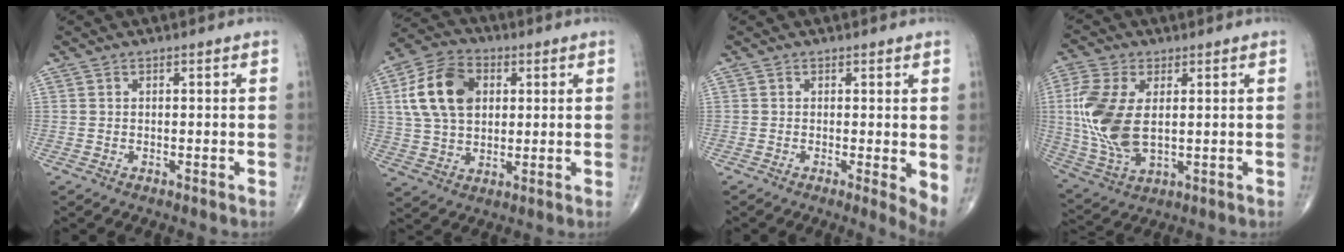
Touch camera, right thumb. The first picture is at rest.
{"total": 13.8, "force": [3.2, 9.4, 9.6], "torque": [-0.165, 0.010, 0.054]}
{"total": 3.6, "force": [0.1, 0.8, 3.5], "torque": [-0.048, -0.010, -0.003]}
{"total": 14.3, "force": [1.4, 7.9, 11.9], "torque": [-0.271, -0.009, 0.035]}